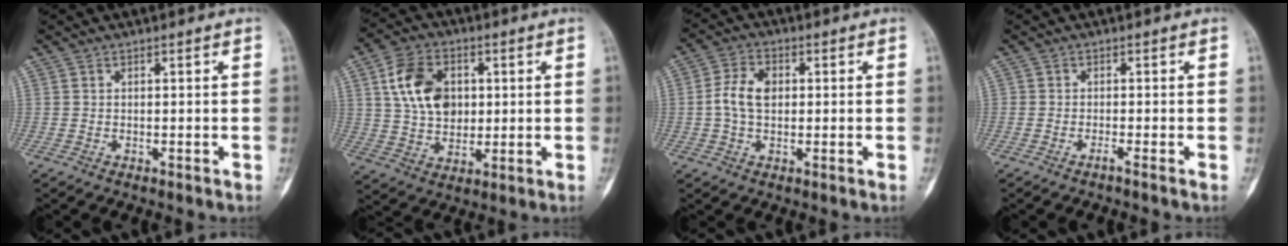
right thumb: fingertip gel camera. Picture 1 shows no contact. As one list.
[{"total": 12.4, "force": [3.0, 8.7, 8.2], "torque": [-0.123, -0.004, 0.055]}, {"total": 6.5, "force": [0.3, 4.4, 4.8], "torque": [-0.095, 0.015, 0.004]}, {"total": 1.0, "force": [-0.7, -0.3, 0.6], "torque": [-0.015, -0.001, -0.017]}]